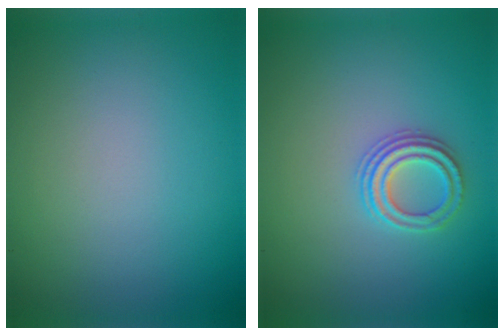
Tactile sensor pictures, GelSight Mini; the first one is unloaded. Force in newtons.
{"total": 2.3, "press": 2.2, "slide": 0.8}